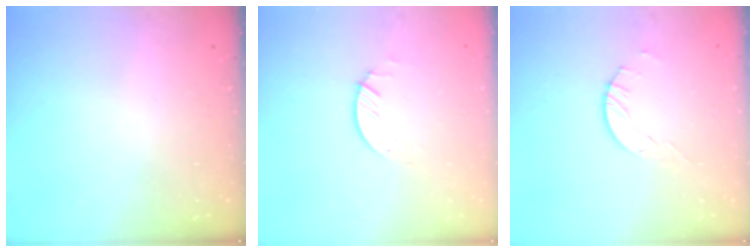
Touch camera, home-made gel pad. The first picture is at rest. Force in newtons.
{"total": 1.3, "press": 1.2, "slide": 0.1}
{"total": 4.1, "press": 4.1, "slide": 0.2}